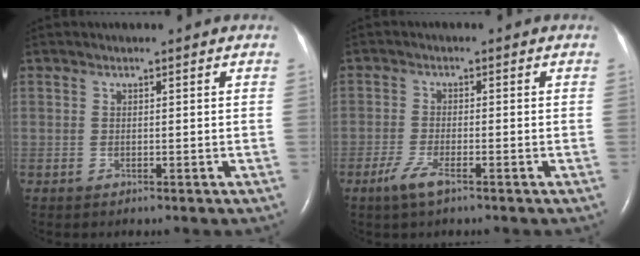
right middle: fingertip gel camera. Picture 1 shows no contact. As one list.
[{"total": 3.5, "force": [-2.2, 0.6, 2.6], "torque": [-0.061, -0.006, -0.046]}]